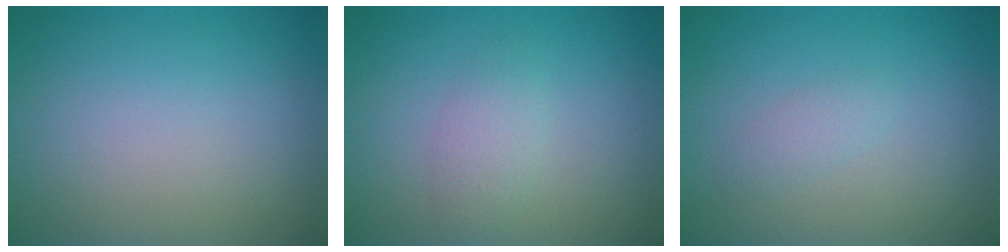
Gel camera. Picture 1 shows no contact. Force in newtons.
{"total": 2.3, "press": 2.3, "slide": 0.0}
{"total": 1.0, "press": 1.0, "slide": 0.0}